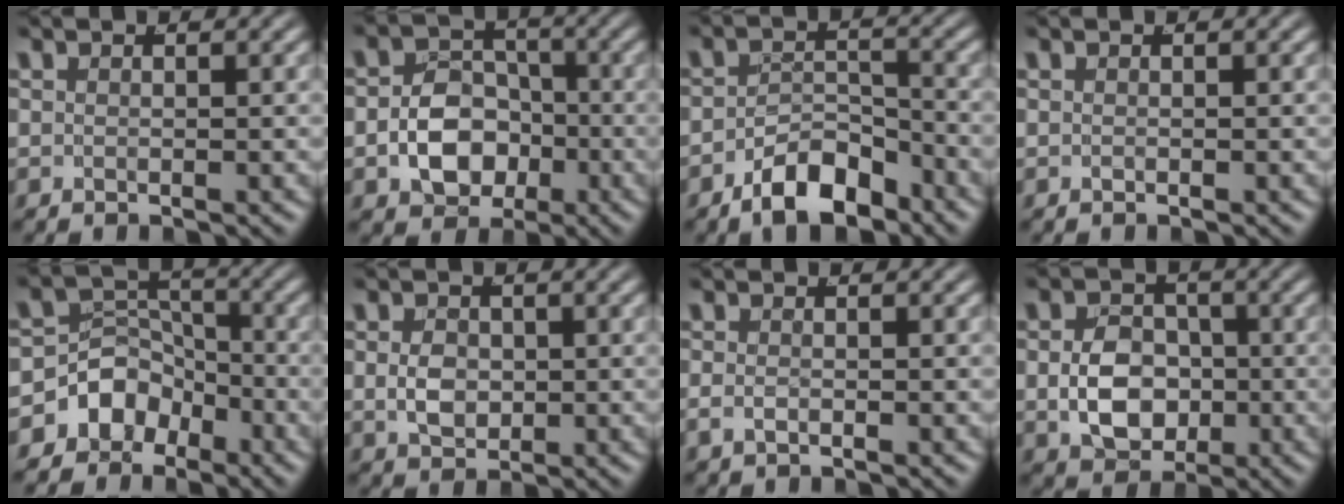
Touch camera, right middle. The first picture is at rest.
{"total": 6.5, "force": [-1.5, 5.5, 3.1], "torque": [-0.058, -0.012, -0.024]}
{"total": 4.9, "force": [-3.8, 2.0, 2.5], "torque": [-0.025, -0.001, -0.065]}
{"total": 0.0}
{"total": 8.9, "force": [-3.3, 7.5, 3.5], "torque": [-0.071, -0.019, -0.065]}
{"total": 2.2, "force": [-0.1, 1.5, 1.6], "torque": [-0.027, -0.007, 0.007]}
{"total": 1.0, "force": [-0.7, 0.4, 0.6], "torque": [-0.024, -0.003, -0.008]}
{"total": 5.6, "force": [-0.9, 4.3, 3.4], "torque": [-0.049, -0.011, -0.011]}